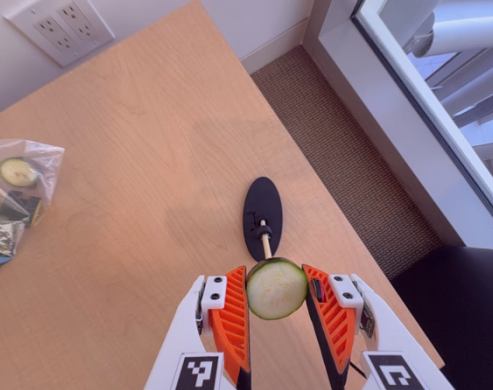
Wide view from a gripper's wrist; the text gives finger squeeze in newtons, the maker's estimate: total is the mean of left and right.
{"total": 8.8, "left": 9.1, "right": 8.6}